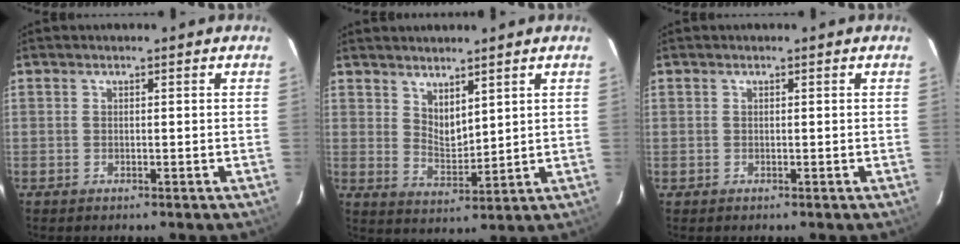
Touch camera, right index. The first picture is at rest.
{"total": 5.3, "force": [4.1, 2.1, 2.6], "torque": [-0.039, -0.007, 0.078]}
{"total": 0.5, "force": [-0.1, 0.5, -0.2], "torque": [0.004, 0.002, -0.002]}